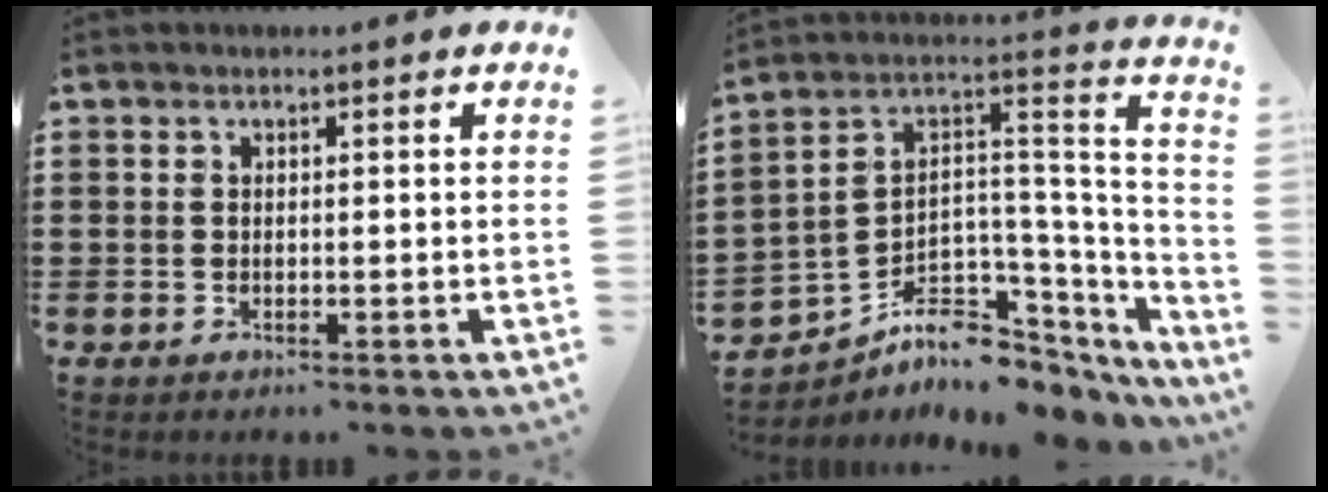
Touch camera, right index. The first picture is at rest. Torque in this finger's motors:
{"motor_torque": [-0.02, -0.05, -0.24, -0.21]}